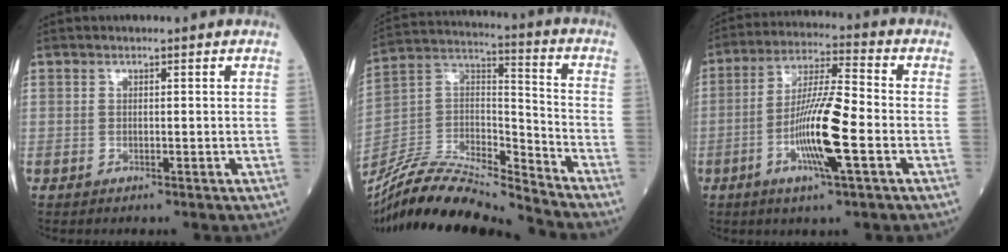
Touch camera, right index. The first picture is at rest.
{"total": 20.8, "force": [-19.4, 1.2, 7.5], "torque": [-0.161, 0.010, -0.350]}
{"total": 12.0, "force": [-3.5, 0.7, 11.5], "torque": [-0.218, -0.005, -0.069]}